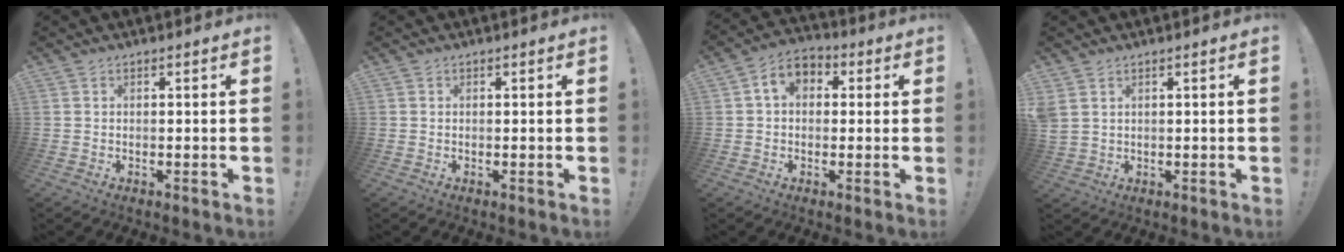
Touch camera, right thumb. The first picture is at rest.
{"total": 0.0}
{"total": 7.0, "force": [1.2, 5.1, 4.5], "torque": [-0.073, 0.010, 0.025]}
{"total": 3.3, "force": [1.7, 2.0, 1.9], "torque": [-0.042, 0.000, 0.035]}